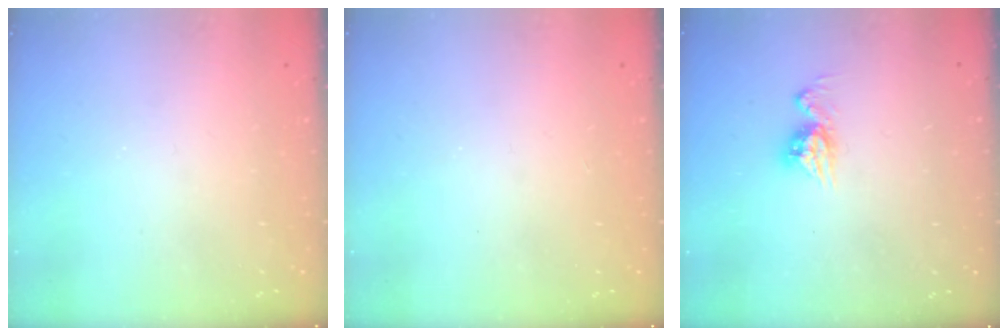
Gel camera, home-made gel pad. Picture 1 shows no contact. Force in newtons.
{"total": 1.1, "press": 1.1, "slide": 0.1}
{"total": 8.0, "press": 8.0, "slide": 0.7}